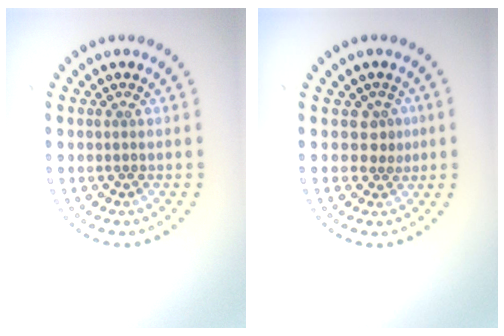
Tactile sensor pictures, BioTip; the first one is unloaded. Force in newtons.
{"total": 1.8, "press": 1.2, "slide": 1.3}